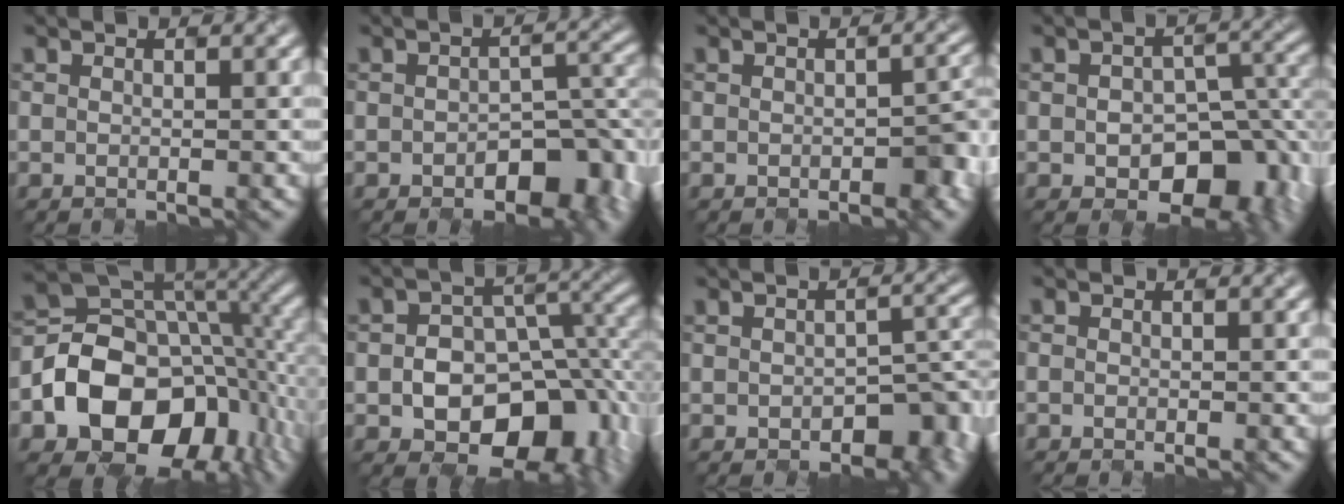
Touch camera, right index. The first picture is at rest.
{"total": 6.7, "force": [-2.9, 3.5, 4.9], "torque": [-0.076, -0.005, -0.031]}
{"total": 3.0, "force": [-0.9, 1.3, 2.5], "torque": [-0.029, 0.008, 0.000]}
{"total": 9.1, "force": [-3.1, 5.3, 6.8], "torque": [-0.102, -0.012, -0.028]}
{"total": 13.4, "force": [-5.0, 9.6, 7.9], "torque": [-0.133, -0.004, -0.087]}
{"total": 10.7, "force": [-3.8, 7.0, 7.2], "torque": [-0.112, -0.008, -0.049]}
{"total": 6.1, "force": [-2.4, 3.3, 4.6], "torque": [-0.052, -0.003, -0.017]}
{"total": 0.9, "force": [-0.6, -0.4, -0.5], "torque": [0.003, 0.002, -0.003]}